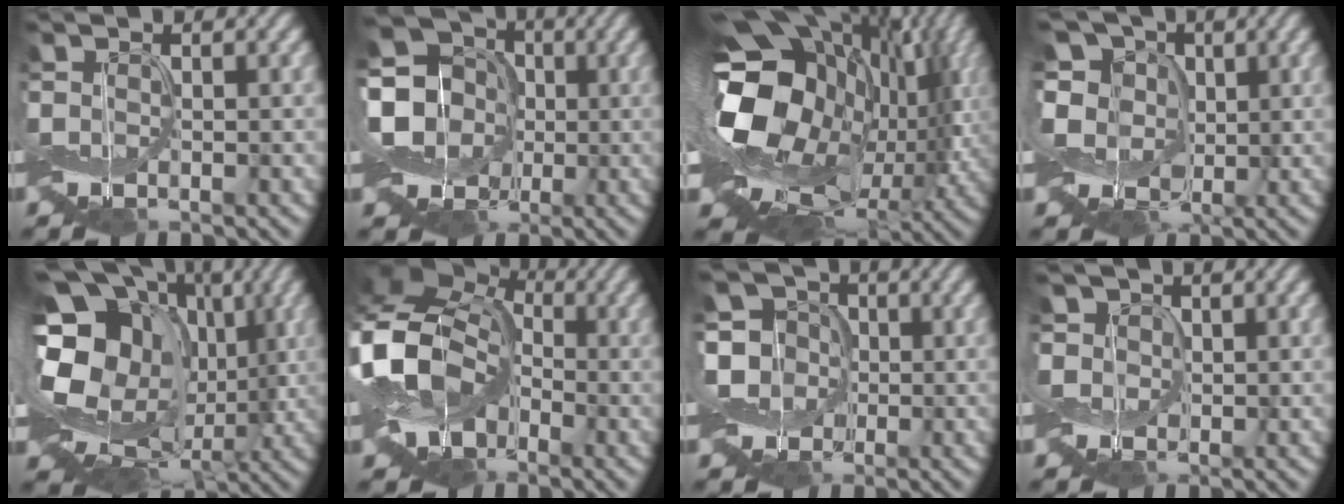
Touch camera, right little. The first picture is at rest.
{"total": 10.4, "force": [-0.7, 9.3, 4.7], "torque": [-0.121, 0.025, -0.054]}
{"total": 17.6, "force": [1.5, 12.4, 12.4], "torque": [-0.221, -0.021, 0.050]}
{"total": 9.2, "force": [2.3, 7.2, 5.3], "torque": [-0.114, 0.028, 0.007]}
{"total": 19.1, "force": [3.1, 14.8, 11.7], "torque": [-0.227, 0.011, 0.056]}
{"total": 14.9, "force": [-2.1, 11.4, 9.4], "torque": [-0.195, -0.002, -0.088]}
{"total": 4.9, "force": [-0.6, 4.4, 2.0], "torque": [-0.049, 0.010, -0.035]}
{"total": 1.7, "force": [0.5, 1.6, 0.1], "torque": [-0.007, 0.002, -0.005]}